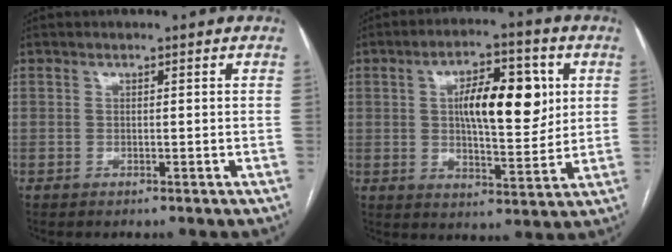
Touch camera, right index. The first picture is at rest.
{"total": 12.1, "force": [2.7, 4.3, 11.0], "torque": [-0.179, 0.015, 0.044]}